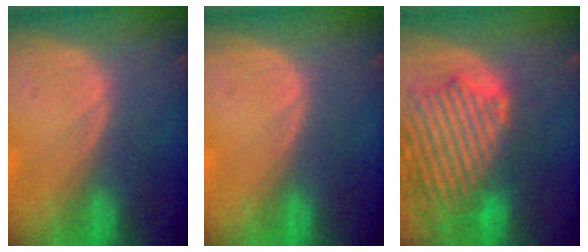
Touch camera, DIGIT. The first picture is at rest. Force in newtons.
{"total": 0.0}
{"total": 14.1, "press": 12.0, "slide": 7.4}